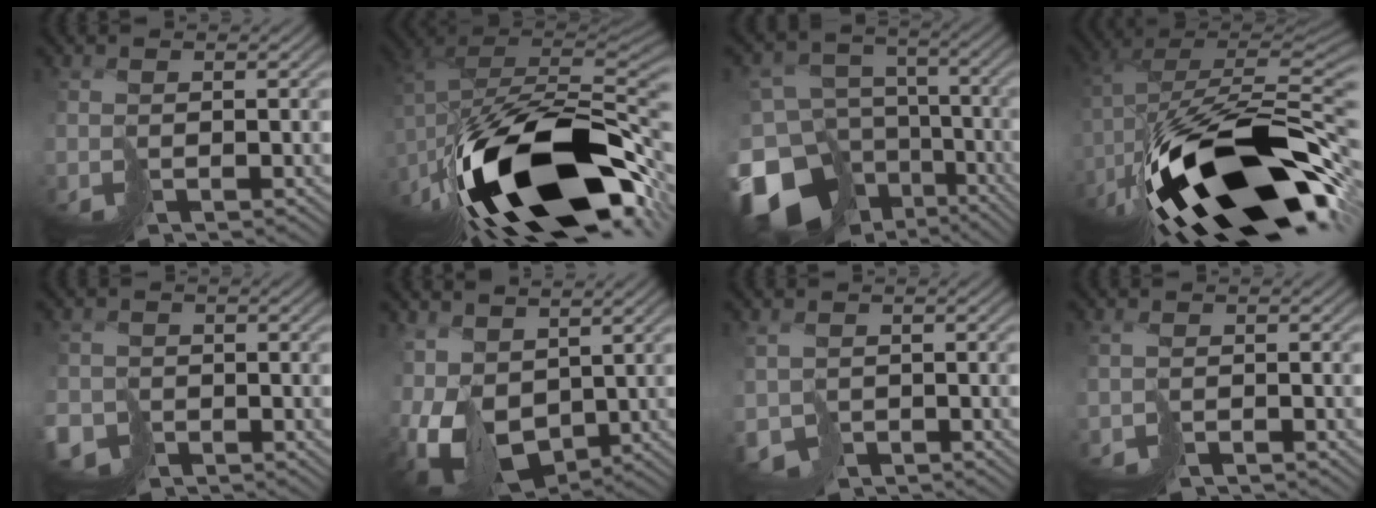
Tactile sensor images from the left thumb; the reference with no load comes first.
{"total": 19.8, "force": [-9.4, 9.6, 14.6], "torque": [-0.279, -0.014, -0.155]}
{"total": 19.5, "force": [-11.2, 13.6, 8.3], "torque": [-0.228, -0.037, -0.158]}
{"total": 20.5, "force": [-9.2, 8.9, 16.0], "torque": [-0.300, -0.016, -0.151]}
{"total": 5.1, "force": [-2.8, 3.7, 2.2], "torque": [-0.054, -0.010, -0.058]}
{"total": 11.6, "force": [1.1, 8.0, 8.4], "torque": [-0.222, -0.018, 0.029]}
{"total": 3.5, "force": [-1.2, 2.8, 1.8], "torque": [-0.048, -0.013, -0.027]}
{"total": 1.6, "force": [-1.0, 0.9, 0.8], "torque": [-0.021, 0.000, -0.025]}